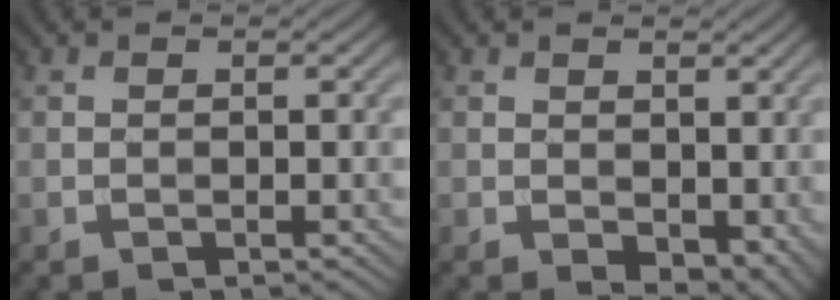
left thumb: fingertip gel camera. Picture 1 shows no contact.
{"total": 4.3, "force": [0.0, 2.8, 3.3], "torque": [-0.053, -0.018, 0.009]}